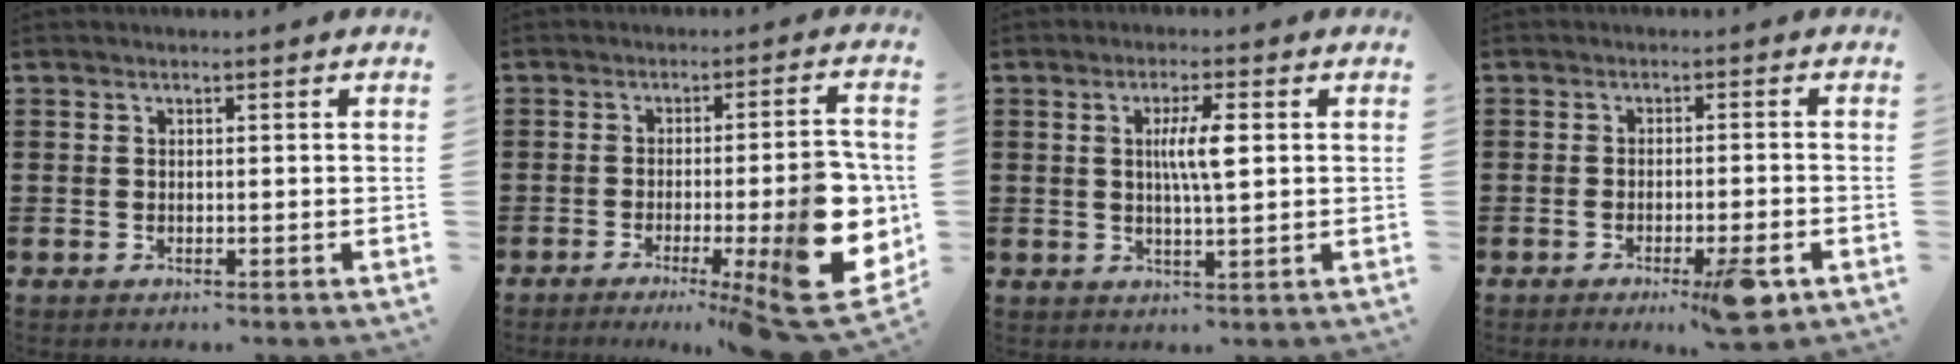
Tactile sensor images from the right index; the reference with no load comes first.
{"total": 12.9, "force": [-3.7, 3.0, 12.0], "torque": [-0.167, -0.021, -0.057]}
{"total": 5.1, "force": [0.9, 0.8, 4.9], "torque": [-0.096, 0.004, 0.012]}
{"total": 5.6, "force": [-2.9, 0.4, 4.8], "torque": [-0.082, -0.013, -0.045]}